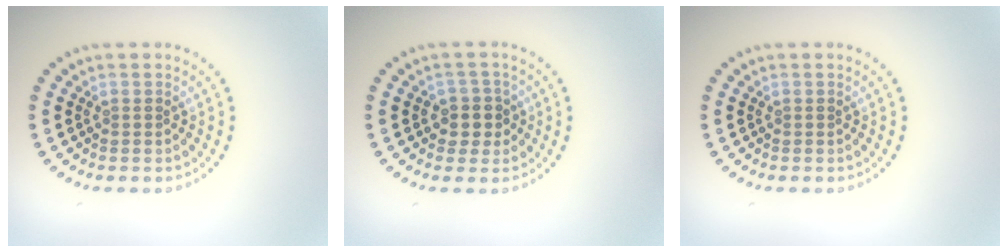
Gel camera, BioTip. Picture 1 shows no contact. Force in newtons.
{"total": 2.4, "press": 2.1, "slide": 1.1}
{"total": 0.0}